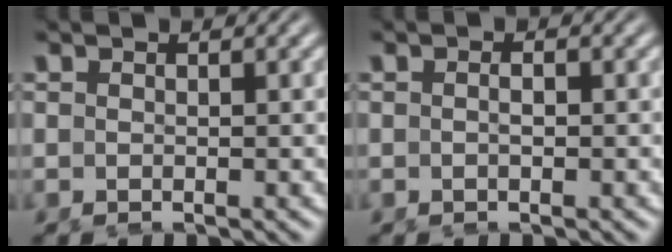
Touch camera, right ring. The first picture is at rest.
{"total": 0.9, "force": [-0.4, 0.1, 0.8], "torque": [-0.011, -0.002, -0.005]}